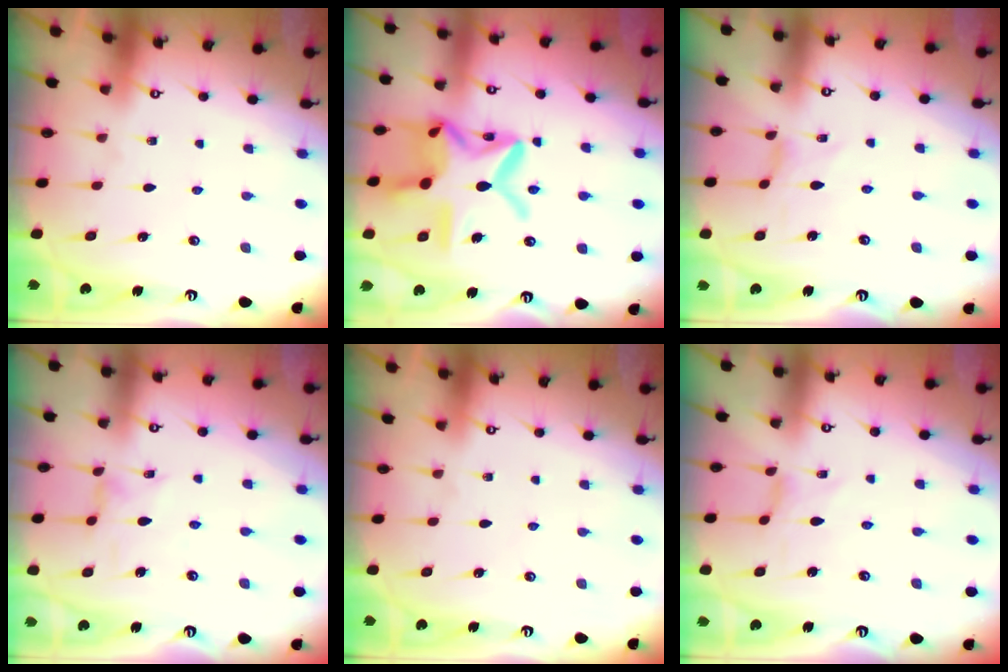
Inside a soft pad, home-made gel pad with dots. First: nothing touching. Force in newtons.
{"total": 20.0, "press": 20.0, "slide": 1.6}
{"total": 0.0}
{"total": 1.9, "press": 1.9, "slide": 0.1}
{"total": 0.0}
{"total": 0.0}